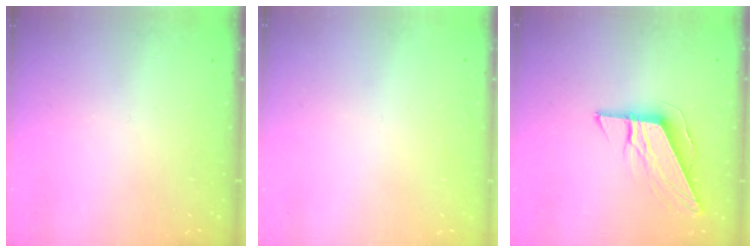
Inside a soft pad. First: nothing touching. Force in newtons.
{"total": 1.4, "press": 1.3, "slide": 0.2}
{"total": 9.5, "press": 9.5, "slide": 0.3}